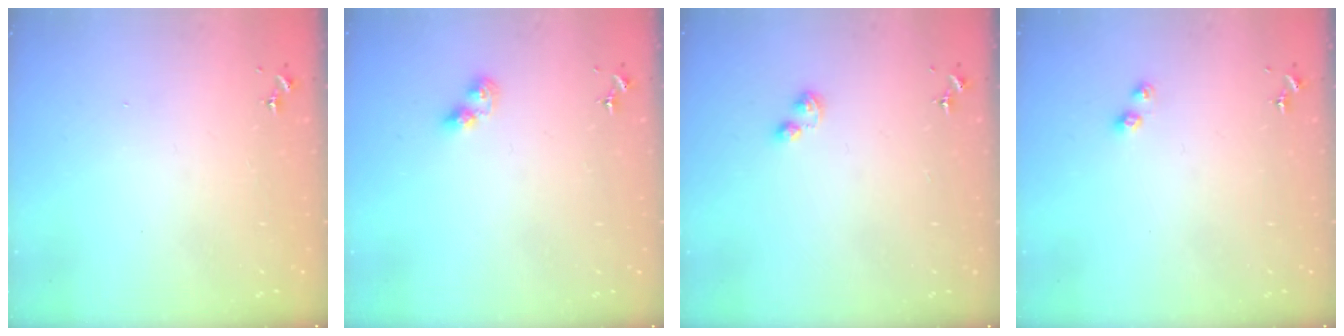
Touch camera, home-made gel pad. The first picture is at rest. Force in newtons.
{"total": 5.7, "press": 5.7, "slide": 0.3}
{"total": 3.2, "press": 3.2, "slide": 0.4}
{"total": 3.4, "press": 3.4, "slide": 0.5}